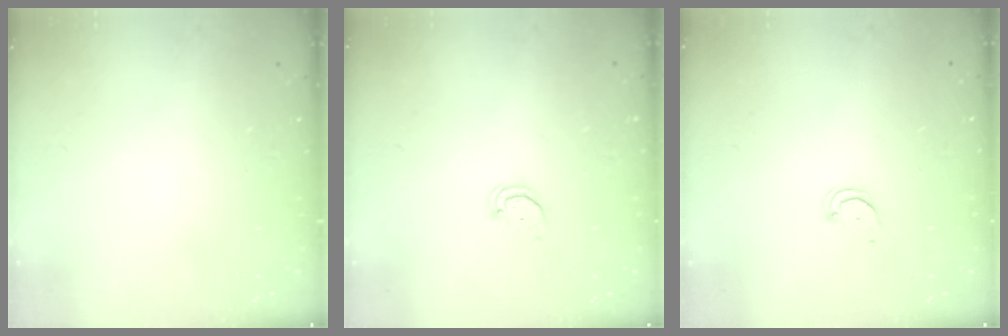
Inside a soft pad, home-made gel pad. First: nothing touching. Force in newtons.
{"total": 2.0, "press": 2.0, "slide": 0.2}
{"total": 2.5, "press": 2.5, "slide": 0.2}